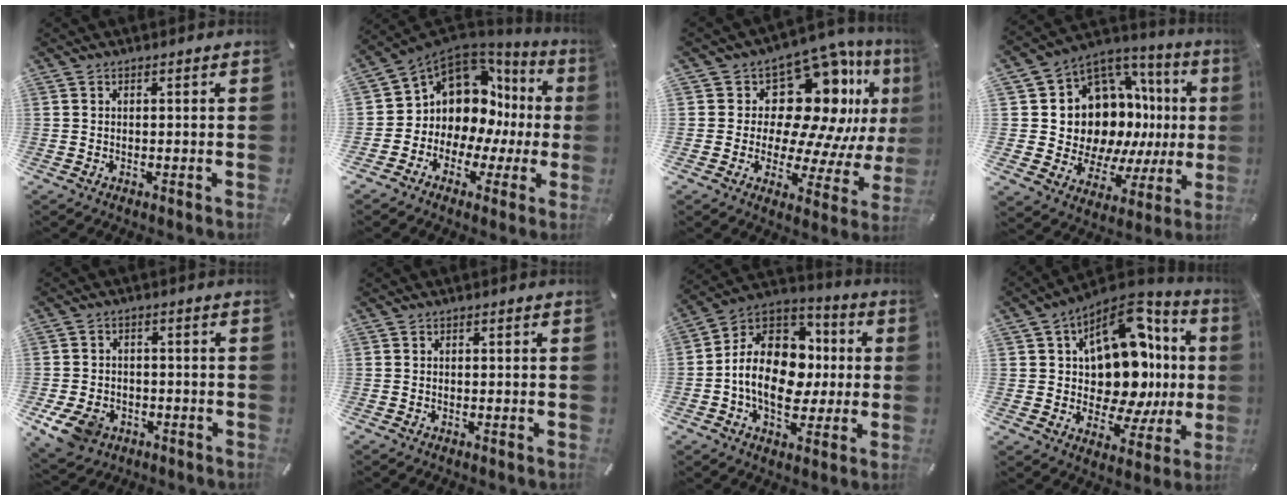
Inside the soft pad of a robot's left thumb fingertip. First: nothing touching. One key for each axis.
{"total": 11.6, "fx": 4.0, "fy": 9.6, "fz": 5.2, "tx": -0.108, "ty": -0.053, "tz": 0.079}
{"total": 15.4, "fx": 6.9, "fy": 10.8, "fz": 8.6, "tx": -0.121, "ty": -0.088, "tz": 0.122}
{"total": 16.3, "fx": 3.9, "fy": 12.9, "fz": 9.2, "tx": -0.150, "ty": -0.067, "tz": 0.099}
{"total": 8.2, "fx": -3.8, "fy": 6.1, "fz": 4.1, "tx": -0.093, "ty": 0.013, "tz": -0.070}
{"total": 0.0}
{"total": 16.8, "fx": -1.1, "fy": 12.9, "fz": 10.8, "tx": -0.209, "ty": -0.001, "tz": -0.021}
{"total": 17.2, "fx": 4.2, "fy": 11.1, "fz": 12.4, "tx": -0.170, "ty": -0.054, "tz": 0.069}